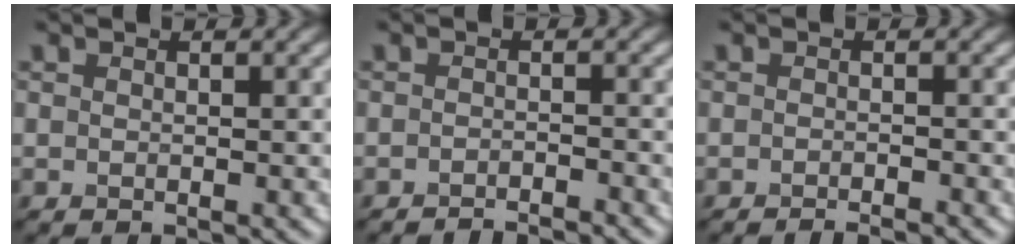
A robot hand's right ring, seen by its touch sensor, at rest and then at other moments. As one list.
[{"total": 2.9, "force": [-2.8, 0.3, 1.0], "torque": [-0.010, 0.003, -0.039]}, {"total": 1.9, "force": [-1.7, 0.2, 0.9], "torque": [-0.011, 0.001, -0.027]}]